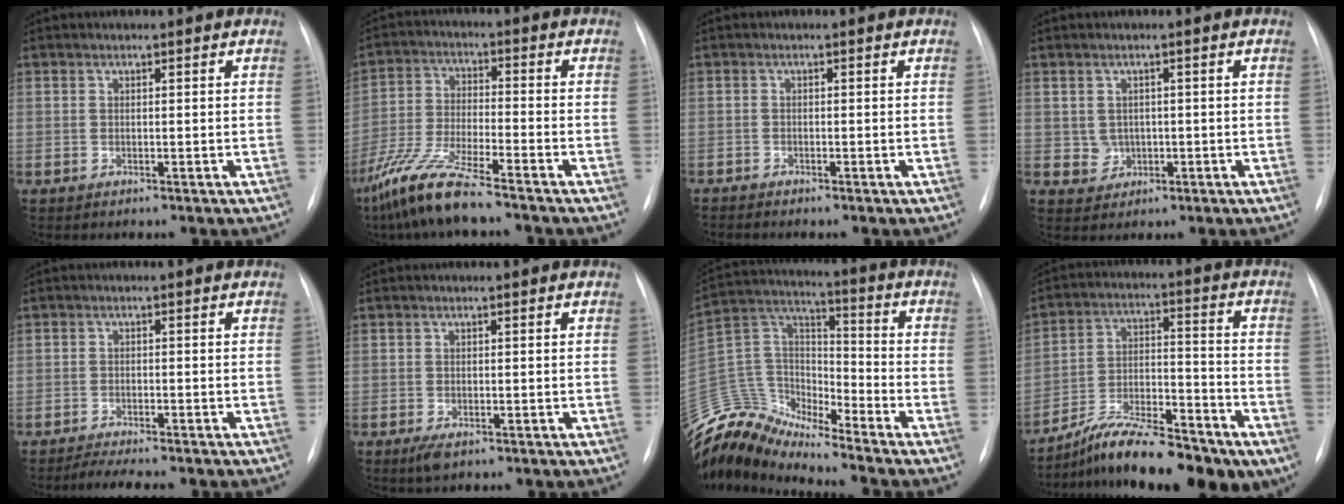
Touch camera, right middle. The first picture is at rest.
{"total": 9.6, "force": [-7.5, 0.3, 6.0], "torque": [-0.132, -0.030, -0.150]}
{"total": 1.1, "force": [-1.0, 0.0, 0.3], "torque": [-0.004, -0.002, -0.019]}
{"total": 2.8, "force": [-0.1, 2.6, 0.8], "torque": [-0.011, 0.004, 0.006]}
{"total": 4.7, "force": [-4.1, 0.8, 2.3], "torque": [-0.035, -0.010, -0.060]}
{"total": 2.1, "force": [-1.2, 0.9, 1.5], "torque": [-0.033, -0.004, -0.016]}
{"total": 11.0, "force": [-10.9, 0.8, 0.6], "torque": [-0.019, 0.067, -0.217]}
{"total": 16.2, "force": [-12.0, 4.1, 10.1], "torque": [-0.151, 0.019, -0.196]}